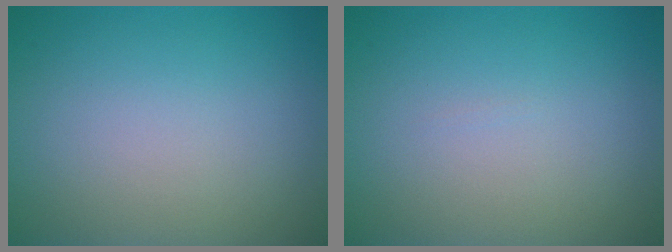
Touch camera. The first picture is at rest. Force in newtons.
{"total": 0.0}